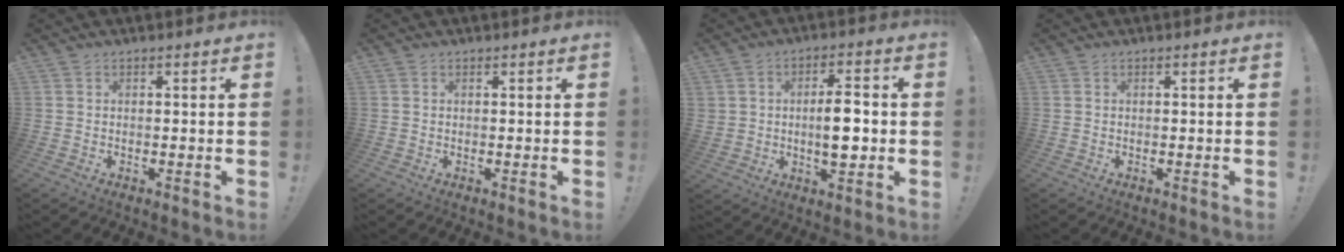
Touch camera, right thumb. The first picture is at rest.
{"total": 0.0}
{"total": 9.0, "force": [-0.8, 5.7, 6.9], "torque": [-0.114, 0.013, -0.014]}
{"total": 0.0}